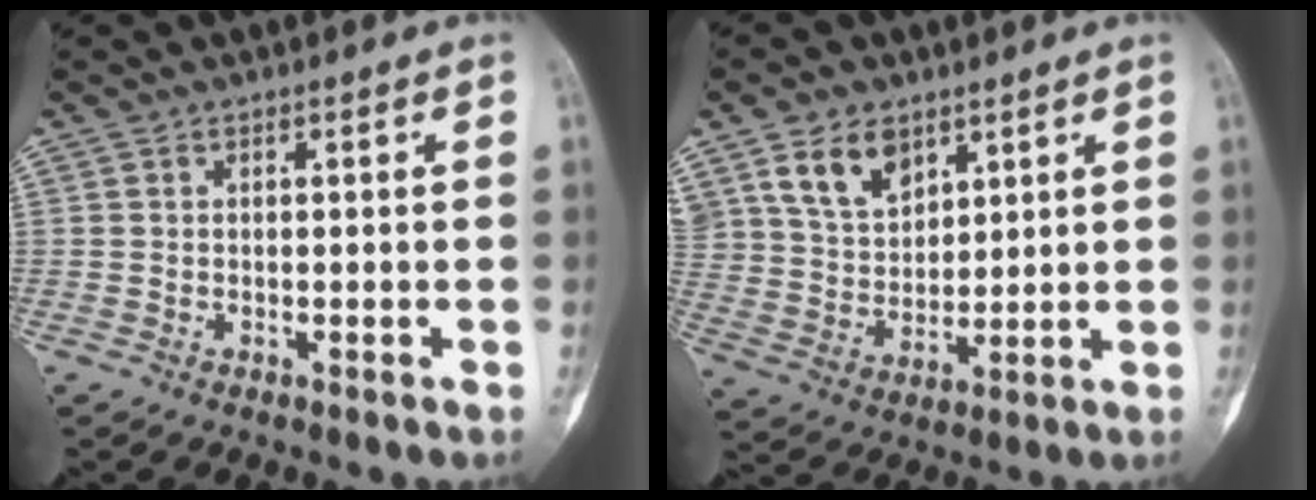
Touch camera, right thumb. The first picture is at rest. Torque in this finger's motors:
{"motor_torque": [-0.25, 0.52, 1.25, 0.69, 0.08]}